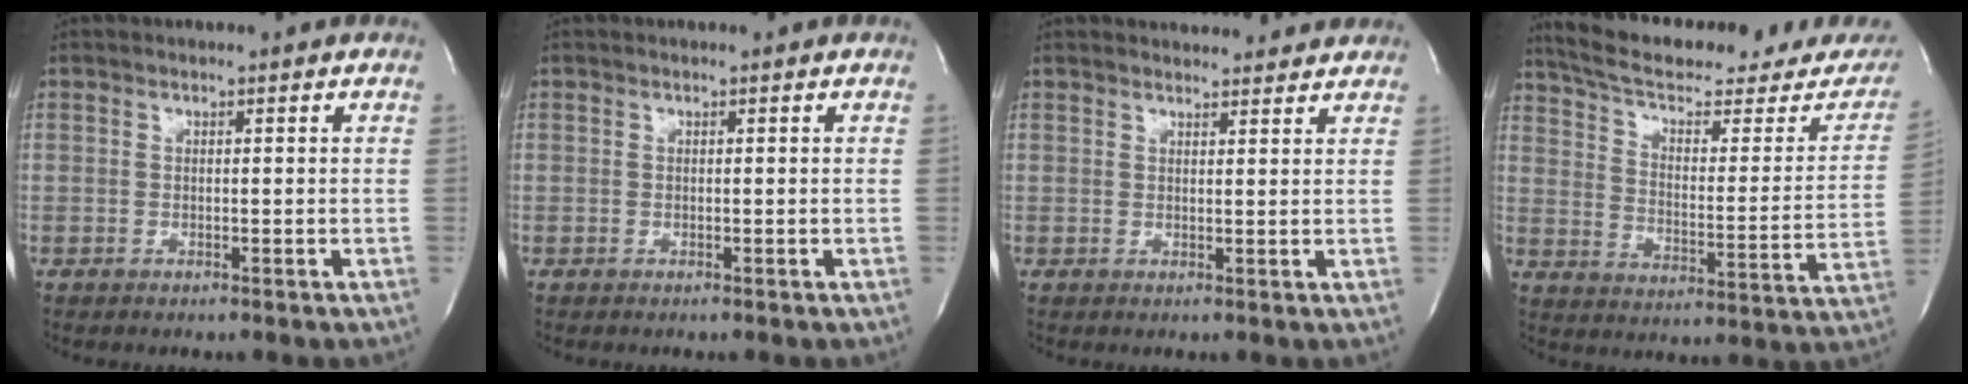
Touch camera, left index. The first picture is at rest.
{"total": 0.0}
{"total": 7.7, "force": [7.4, 1.7, 1.5], "torque": [-0.012, 0.013, 0.076]}
{"total": 27.3, "force": [23.8, 6.4, 11.6], "torque": [-0.183, -0.032, 0.310]}